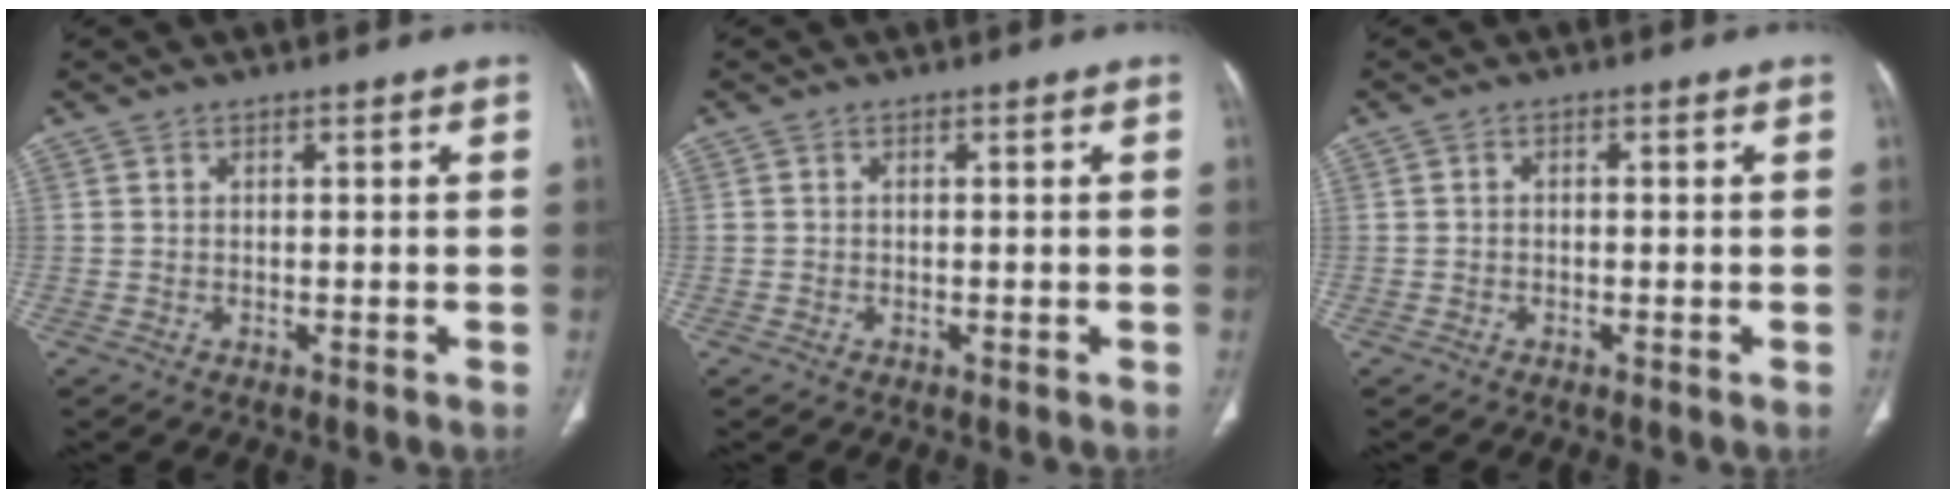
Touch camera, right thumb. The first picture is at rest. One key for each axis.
{"total": 0.0}
{"total": 0.6, "fx": -0.2, "fy": 0.4, "fz": 0.4, "tx": -0.004, "ty": 0.002, "tz": -0.008}